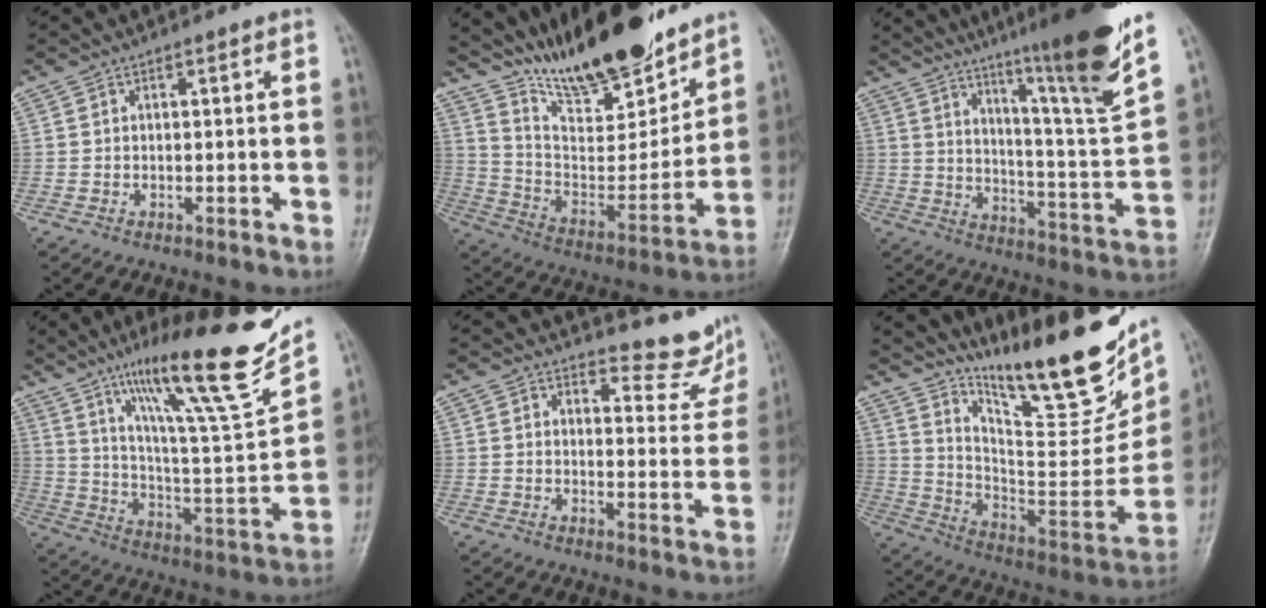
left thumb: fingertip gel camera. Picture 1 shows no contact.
{"total": 21.0, "force": [17.4, 5.5, 10.4], "torque": [-0.126, -0.105, 0.302]}
{"total": 23.1, "force": [15.6, 1.2, 17.1], "torque": [-0.234, -0.077, 0.236]}
{"total": 25.2, "force": [17.1, 2.8, 18.2], "torque": [-0.261, -0.073, 0.288]}
{"total": 7.3, "force": [7.0, 1.9, 0.4], "torque": [0.018, -0.074, 0.081]}
{"total": 26.7, "force": [18.5, 6.2, 18.1], "torque": [-0.242, -0.103, 0.299]}